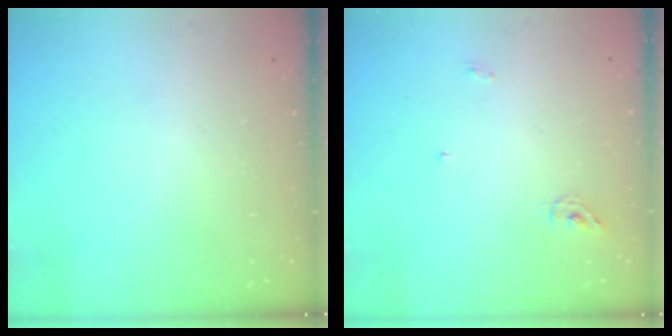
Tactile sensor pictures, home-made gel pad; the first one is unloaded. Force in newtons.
{"total": 4.3, "press": 4.3, "slide": 0.1}